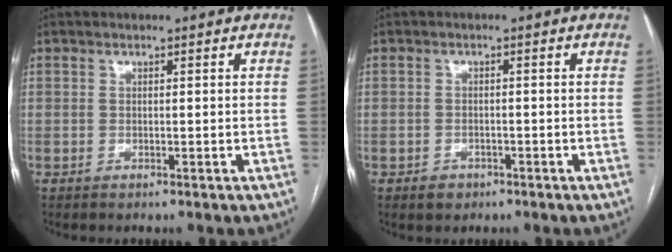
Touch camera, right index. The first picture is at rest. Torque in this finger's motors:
{"motor_torque": [0.30, -0.10, 0.01, 0.00]}